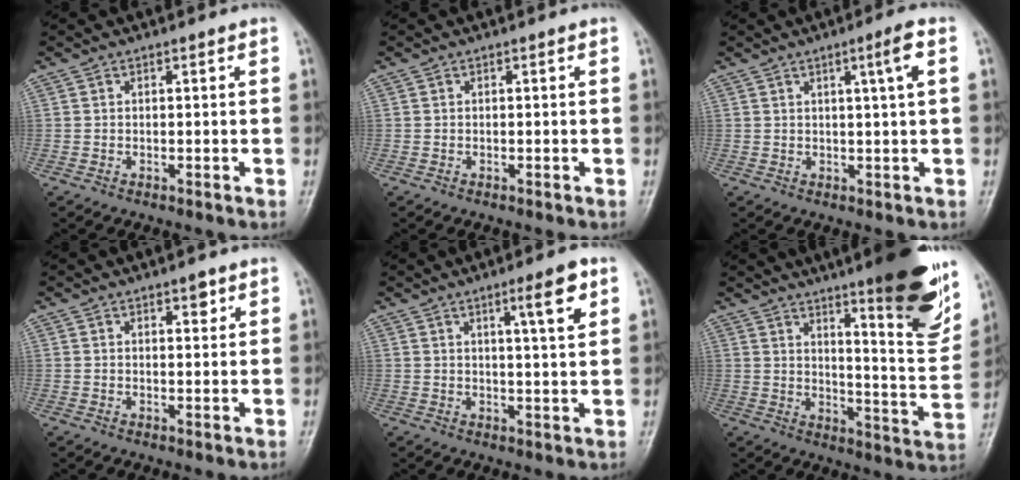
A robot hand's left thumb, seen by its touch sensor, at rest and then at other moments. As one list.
[{"total": 0.0}, {"total": 4.2, "force": [1.4, -0.4, 3.9], "torque": [-0.067, 0.000, 0.025]}, {"total": 2.5, "force": [1.5, 1.0, 1.7], "torque": [-0.015, -0.008, 0.022]}, {"total": 6.7, "force": [3.4, 0.8, 5.7], "torque": [-0.084, -0.017, 0.052]}, {"total": 20.2, "force": [12.5, 3.3, 15.5], "torque": [-0.176, -0.075, 0.179]}]